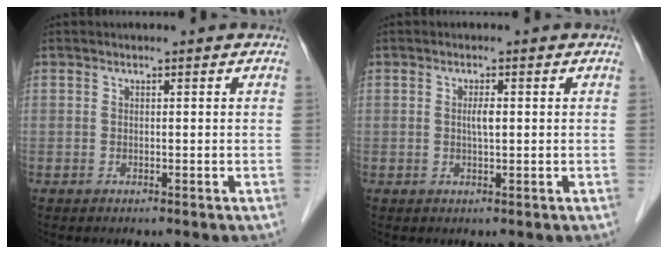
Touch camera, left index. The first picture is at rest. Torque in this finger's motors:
{"motor_torque": [0.20, 0.10, 0.05, 0.02]}